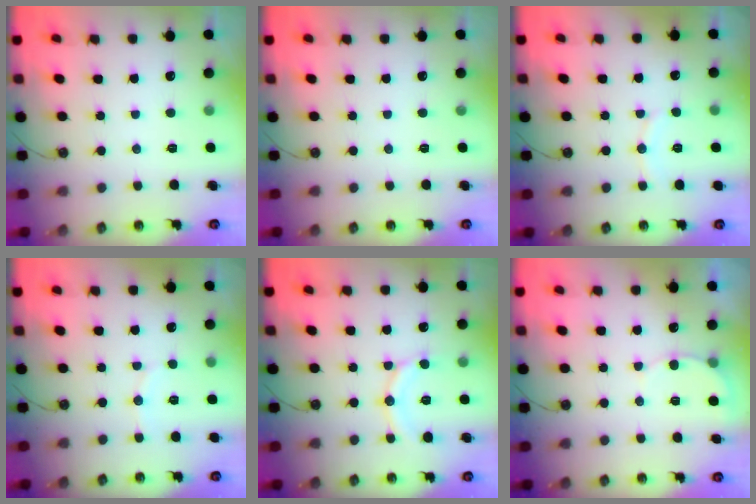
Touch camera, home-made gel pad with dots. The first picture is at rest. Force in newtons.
{"total": 0.0}
{"total": 5.7, "press": 5.7, "slide": 0.6}
{"total": 5.0, "press": 4.7, "slide": 1.7}
{"total": 11.1, "press": 11.1, "slide": 1.1}
{"total": 5.9, "press": 5.8, "slide": 0.4}